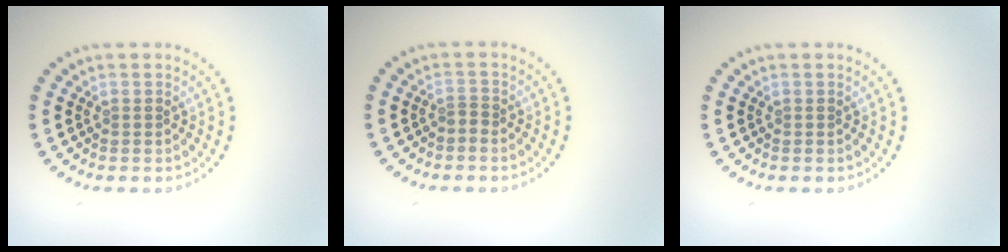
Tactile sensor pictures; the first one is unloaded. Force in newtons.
{"total": 0.7, "press": 0.4, "slide": 0.6}
{"total": 0.0}